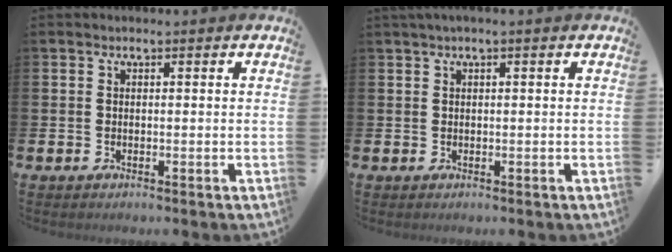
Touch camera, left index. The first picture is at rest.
{"total": 1.3, "force": [0.8, -0.1, 0.9], "torque": [-0.024, 0.004, 0.016]}